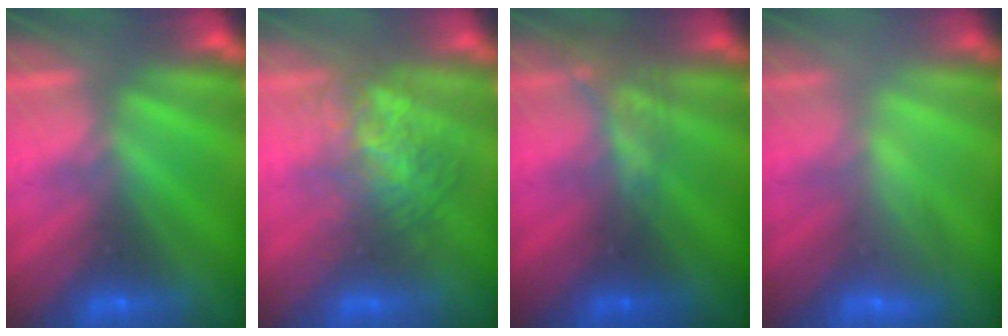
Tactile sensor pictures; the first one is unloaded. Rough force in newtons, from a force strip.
{"total": 3.6}
{"total": 2.1}
{"total": 2.2}